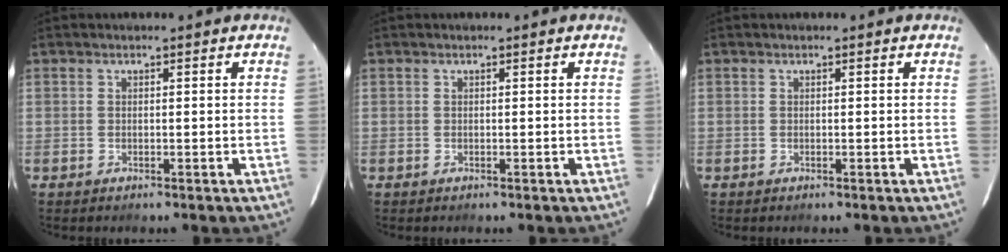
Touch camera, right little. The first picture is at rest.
{"total": 0.0}
{"total": 0.0}